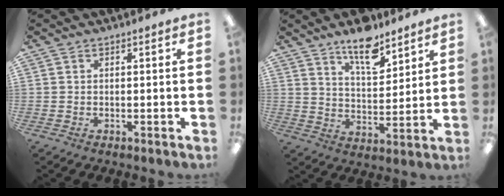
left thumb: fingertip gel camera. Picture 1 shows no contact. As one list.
[{"total": 11.2, "force": [8.8, 4.2, 5.7], "torque": [-0.079, -0.054, 0.151]}]